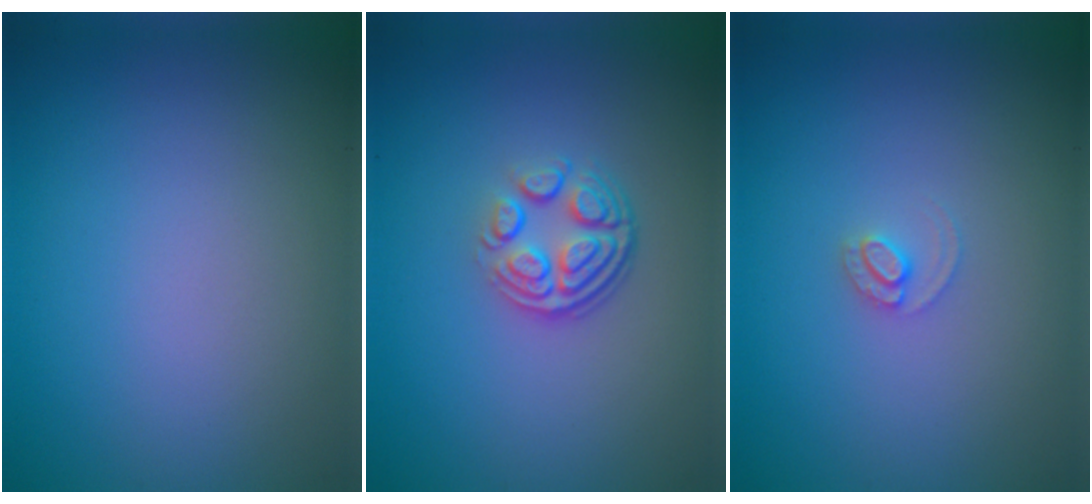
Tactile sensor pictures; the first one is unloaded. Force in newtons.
{"total": 4.0, "press": 2.8, "slide": 2.9}
{"total": 1.2, "press": 1.2, "slide": 0.0}